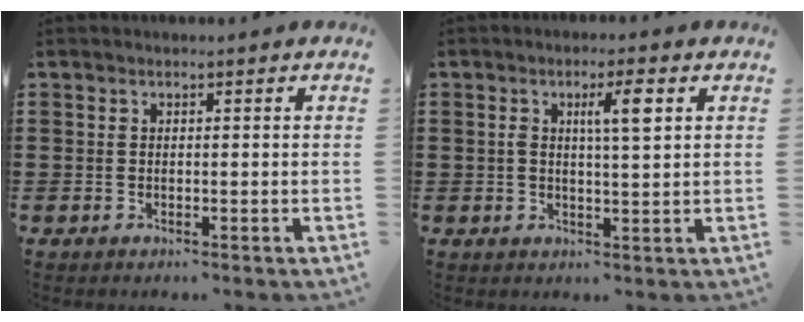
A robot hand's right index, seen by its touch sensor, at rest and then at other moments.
{"total": 4.6, "force": [1.5, 0.7, 4.3], "torque": [-0.073, -0.001, 0.017]}